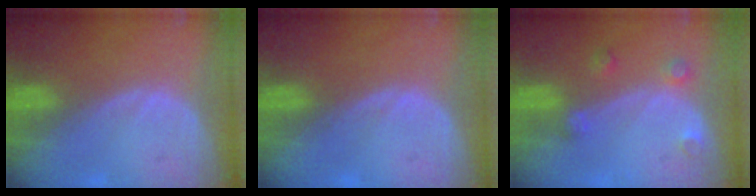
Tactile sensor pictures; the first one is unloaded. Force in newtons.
{"total": 0.5, "press": 0.1, "slide": 0.5}
{"total": 2.7, "press": 2.6, "slide": 0.5}